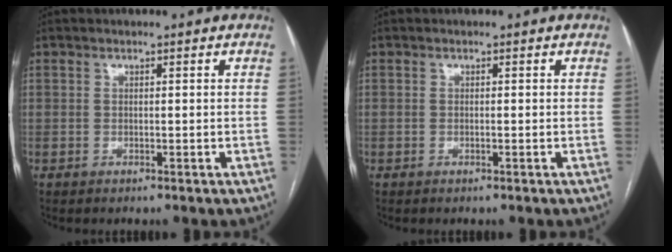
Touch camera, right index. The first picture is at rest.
{"total": 0.0}